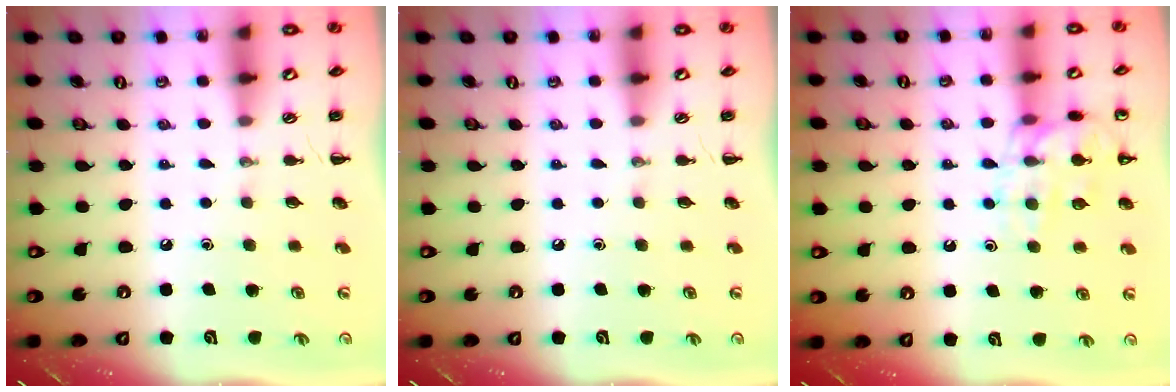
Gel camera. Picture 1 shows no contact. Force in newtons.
{"total": 0.0}
{"total": 13.4, "press": 13.4, "slide": 1.3}